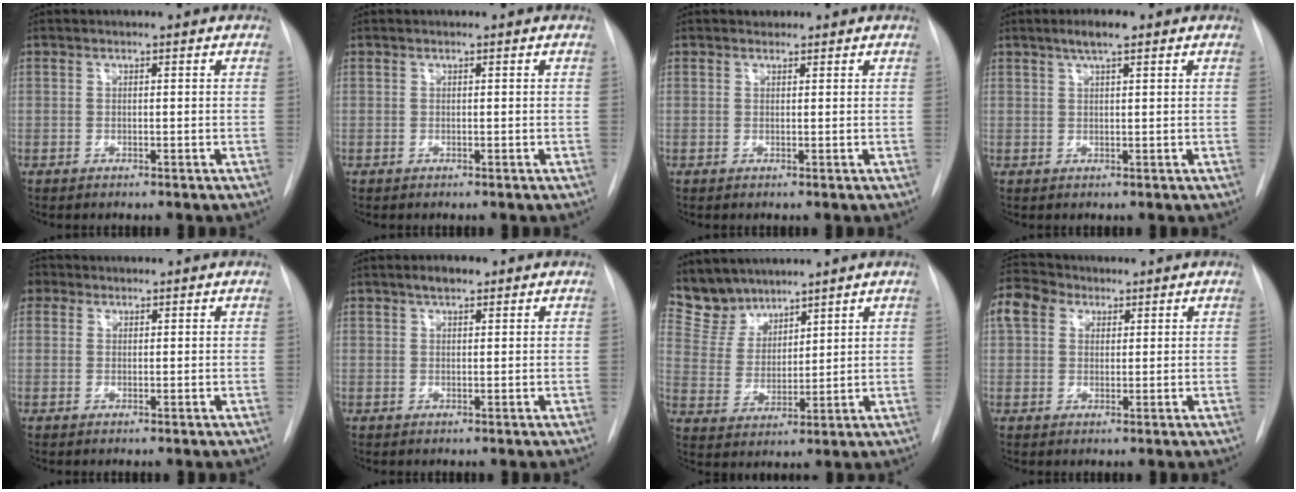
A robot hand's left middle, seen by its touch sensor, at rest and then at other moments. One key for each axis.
{"total": 0.0}
{"total": 0.8, "fx": 0.7, "fy": 0.4, "fz": 0.0, "tx": -0.003, "ty": 0.001, "tz": 0.008}
{"total": 3.2, "fx": 2.1, "fy": 0.4, "fz": 2.4, "tx": -0.048, "ty": 0.004, "tz": 0.036}
{"total": 2.2, "fx": 1.2, "fy": 1.9, "fz": 0.4, "tx": -0.002, "ty": 0.009, "tz": 0.017}
{"total": 2.5, "fx": 1.7, "fy": 0.9, "fz": 1.5, "tx": -0.031, "ty": 0.006, "tz": 0.028}
{"total": 7.0, "fx": 6.4, "fy": 2.8, "fz": 0.2, "tx": -0.012, "ty": 0.005, "tz": 0.144}
{"total": 11.6, "fx": 6.1, "fy": 8.5, "fz": 5.1, "tx": -0.139, "ty": 0.049, "tz": 0.115}